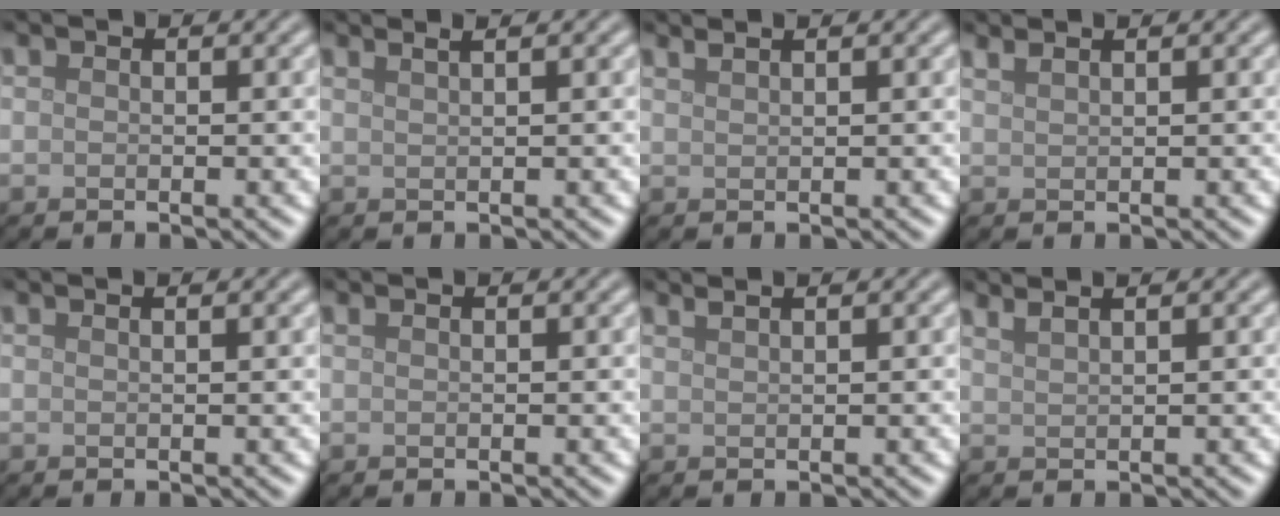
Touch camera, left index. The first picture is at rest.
{"total": 3.1, "force": [2.1, 1.4, 1.9], "torque": [-0.004, 0.019, -0.001]}
{"total": 2.4, "force": [1.8, 1.0, 1.3], "torque": [-0.002, 0.006, 0.004]}
{"total": 2.3, "force": [1.7, 0.9, 1.3], "torque": [-0.005, 0.005, 0.007]}
{"total": 2.1, "force": [1.2, 0.9, 1.4], "torque": [-0.002, 0.000, -0.008]}
{"total": 0.5, "force": [0.4, 0.2, 0.3], "torque": [-0.004, 0.003, 0.004]}
{"total": 2.4, "force": [1.8, 1.0, 1.3], "torque": [-0.002, 0.007, 0.004]}
{"total": 3.3, "force": [2.4, 1.3, 1.9], "torque": [-0.007, 0.018, 0.010]}